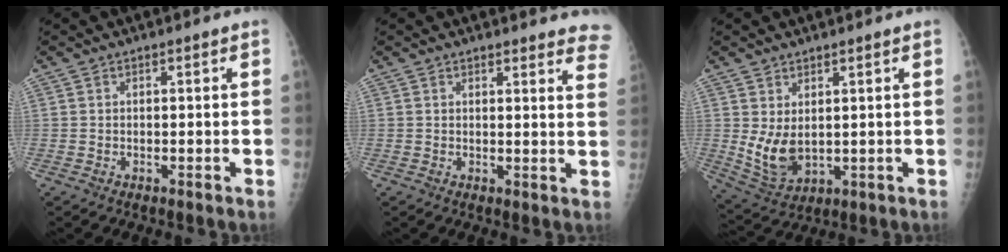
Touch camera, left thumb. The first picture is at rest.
{"total": 10.5, "force": [10.0, 1.8, 2.6], "torque": [0.012, -0.061, 0.079]}
{"total": 7.4, "force": [1.8, 4.3, 5.8], "torque": [-0.101, -0.025, 0.052]}